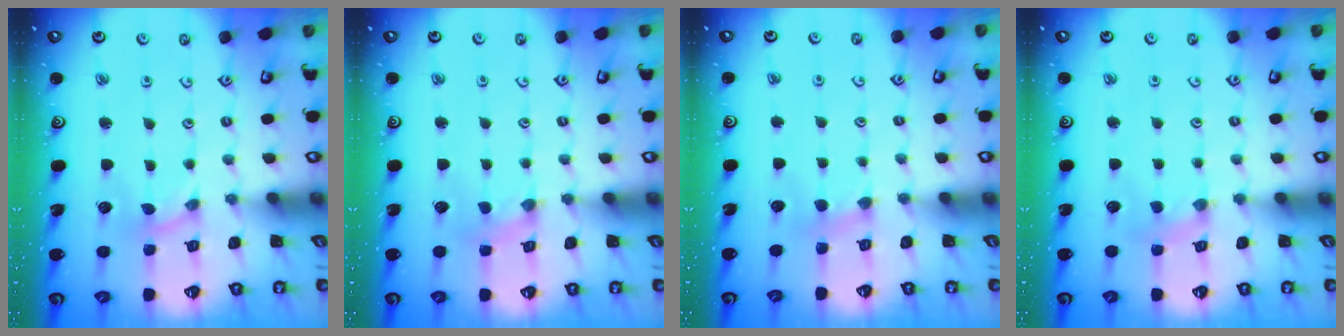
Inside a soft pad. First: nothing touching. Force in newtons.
{"total": 0.9, "press": 0.9, "slide": 0.1}
{"total": 3.4, "press": 3.4, "slide": 0.5}
{"total": 1.8, "press": 1.7, "slide": 0.4}